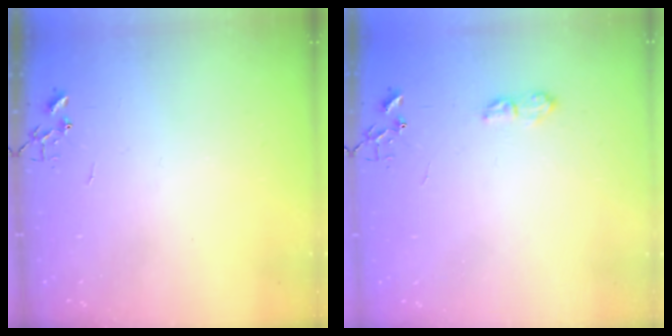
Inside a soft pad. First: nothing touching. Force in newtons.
{"total": 7.0, "press": 7.0, "slide": 0.8}